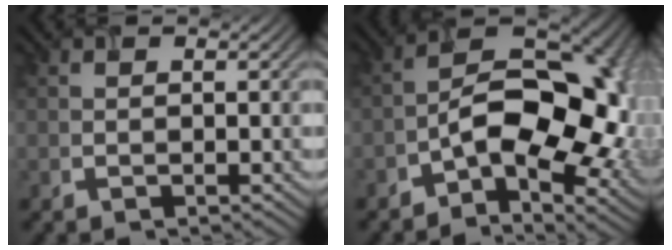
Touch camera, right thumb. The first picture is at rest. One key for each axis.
{"total": 14.7, "fx": -3.5, "fy": 8.8, "fz": 11.2, "tx": -0.145, "ty": -0.005, "tz": -0.053}